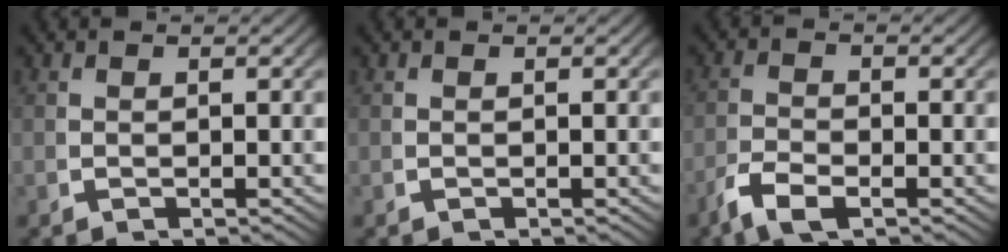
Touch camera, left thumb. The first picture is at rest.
{"total": 0.0}
{"total": 2.9, "force": [-1.8, 1.2, 2.0], "torque": [-0.049, -0.010, -0.034]}